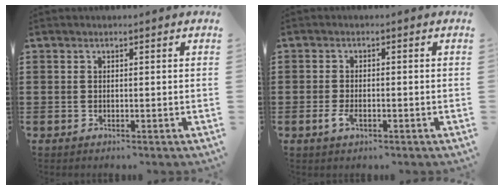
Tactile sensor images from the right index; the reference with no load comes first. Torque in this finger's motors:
{"motor_torque": [0.15, -0.08, 0.04, 0.04]}